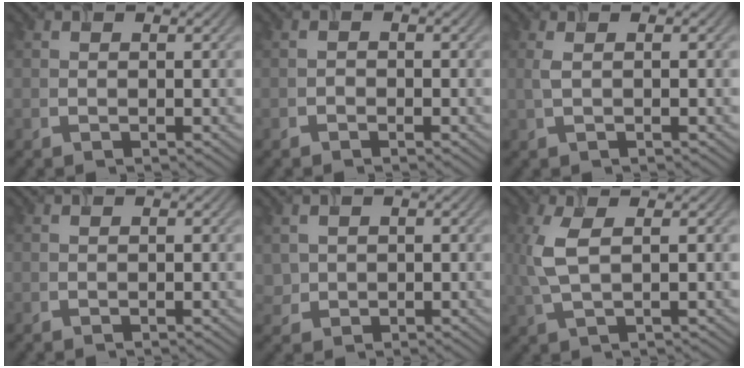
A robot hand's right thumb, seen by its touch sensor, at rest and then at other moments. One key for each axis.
{"total": 0.6, "fx": -0.5, "fy": 0.3, "fz": 0.1, "tx": -0.001, "ty": -0.001, "tz": -0.010}
{"total": 1.4, "fx": 0.2, "fy": 0.3, "fz": 1.4, "tx": -0.035, "ty": 0.005, "tz": 0.004}
{"total": 0.0}
{"total": 1.8, "fx": 0.4, "fy": 1.7, "fz": 0.3, "tx": -0.012, "ty": -0.008, "tz": 0.010}
{"total": 5.1, "fx": 0.9, "fy": 1.8, "fz": 4.6, "tx": -0.125, "ty": 0.003, "tz": 0.017}